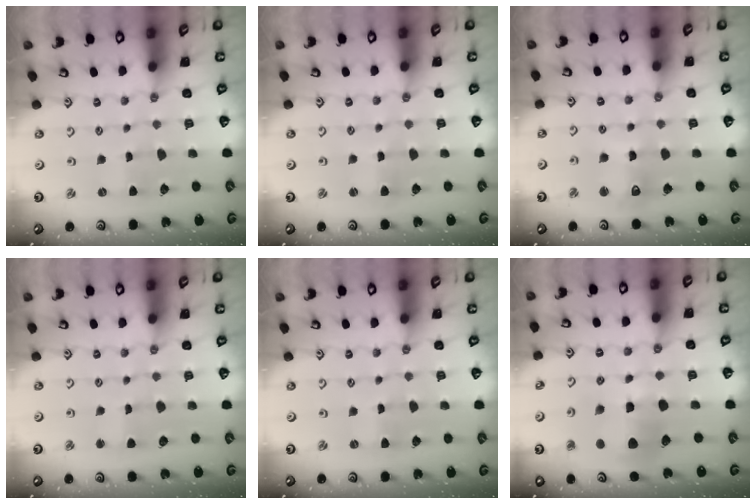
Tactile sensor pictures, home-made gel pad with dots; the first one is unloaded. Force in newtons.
{"total": 1.9, "press": 1.9, "slide": 0.3}
{"total": 8.9, "press": 8.8, "slide": 1.7}
{"total": 2.2, "press": 2.2, "slide": 0.3}
{"total": 0.0}
{"total": 11.2, "press": 11.1, "slide": 1.5}